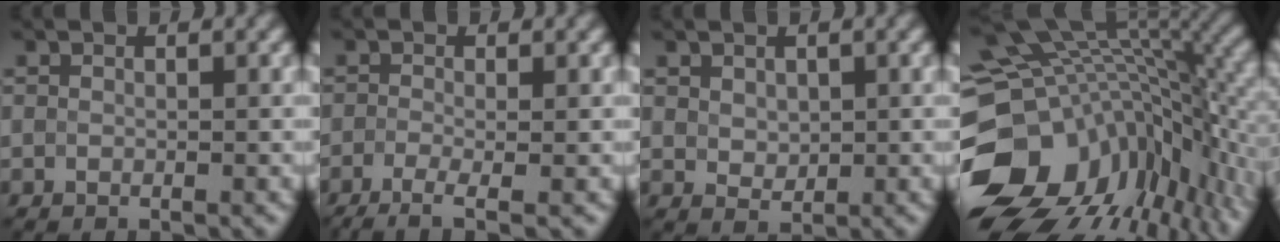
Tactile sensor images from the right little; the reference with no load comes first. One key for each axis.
{"total": 3.2, "fx": -2.4, "fy": 0.4, "fz": 2.1, "tx": -0.034, "ty": -0.004, "tz": -0.043}
{"total": 1.0, "fx": 0.1, "fy": 0.9, "fz": 0.2, "tx": -0.010, "ty": 0.000, "tz": 0.014}
{"total": 16.8, "fx": -5.6, "fy": 11.3, "fz": 11.1, "tx": -0.223, "ty": -0.013, "tz": -0.053}